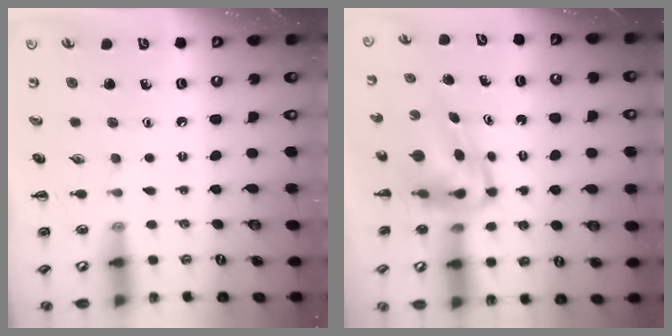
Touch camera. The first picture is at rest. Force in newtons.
{"total": 5.1, "press": 5.0, "slide": 1.1}